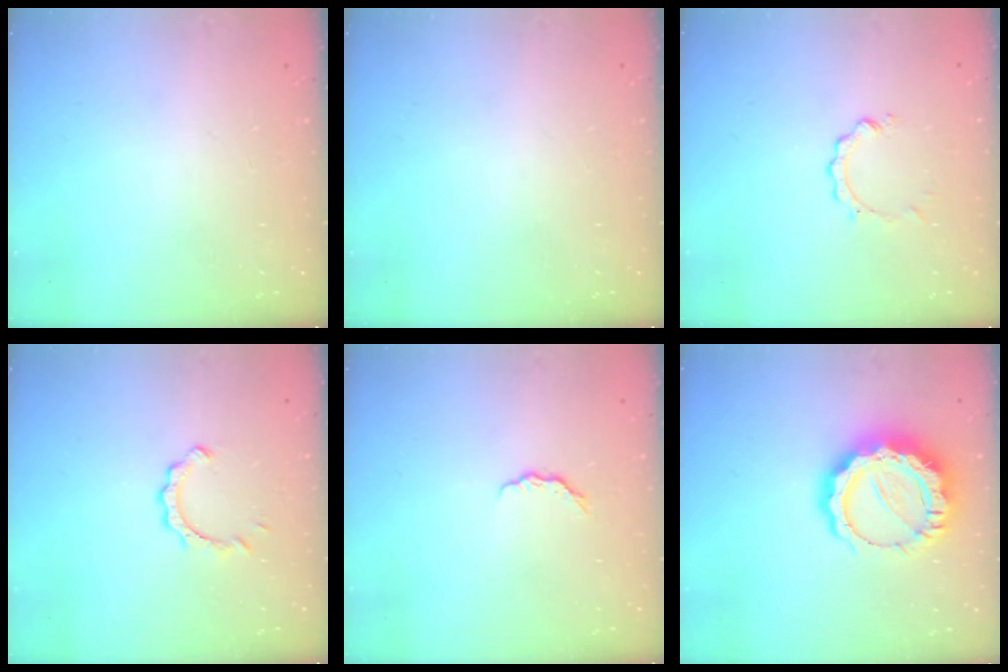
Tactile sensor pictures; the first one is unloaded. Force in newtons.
{"total": 0.0}
{"total": 2.1, "press": 2.1, "slide": 0.2}
{"total": 5.1, "press": 5.1, "slide": 0.6}
{"total": 3.7, "press": 3.6, "slide": 0.5}
{"total": 15.7, "press": 15.6, "slide": 1.5}